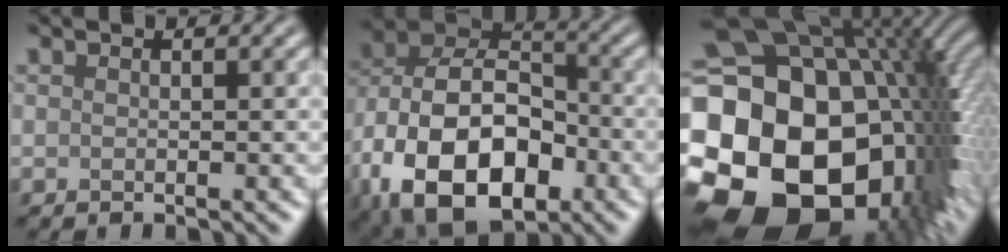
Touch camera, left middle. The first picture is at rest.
{"total": 15.6, "force": [-5.8, 9.7, 10.7], "torque": [-0.213, -0.023, -0.109]}
{"total": 23.7, "force": [-5.2, 17.0, 15.7], "torque": [-0.275, -0.021, -0.110]}